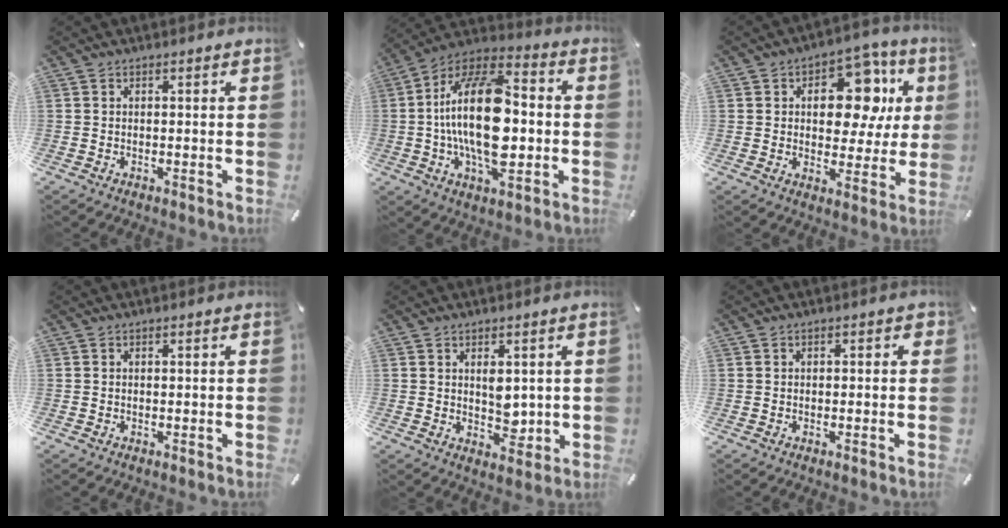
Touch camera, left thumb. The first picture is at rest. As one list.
[{"total": 22.8, "force": [-1.2, 11.9, 19.4], "torque": [-0.377, -0.005, -0.024]}, {"total": 15.3, "force": [4.9, 9.6, 10.8], "torque": [-0.134, -0.023, 0.081]}, {"total": 0.0}, {"total": 5.1, "force": [1.0, 3.5, 3.5], "torque": [-0.028, -0.015, 0.013]}, {"total": 1.0, "force": [-0.1, 0.8, 0.5], "torque": [-0.009, 0.006, -0.003]}]